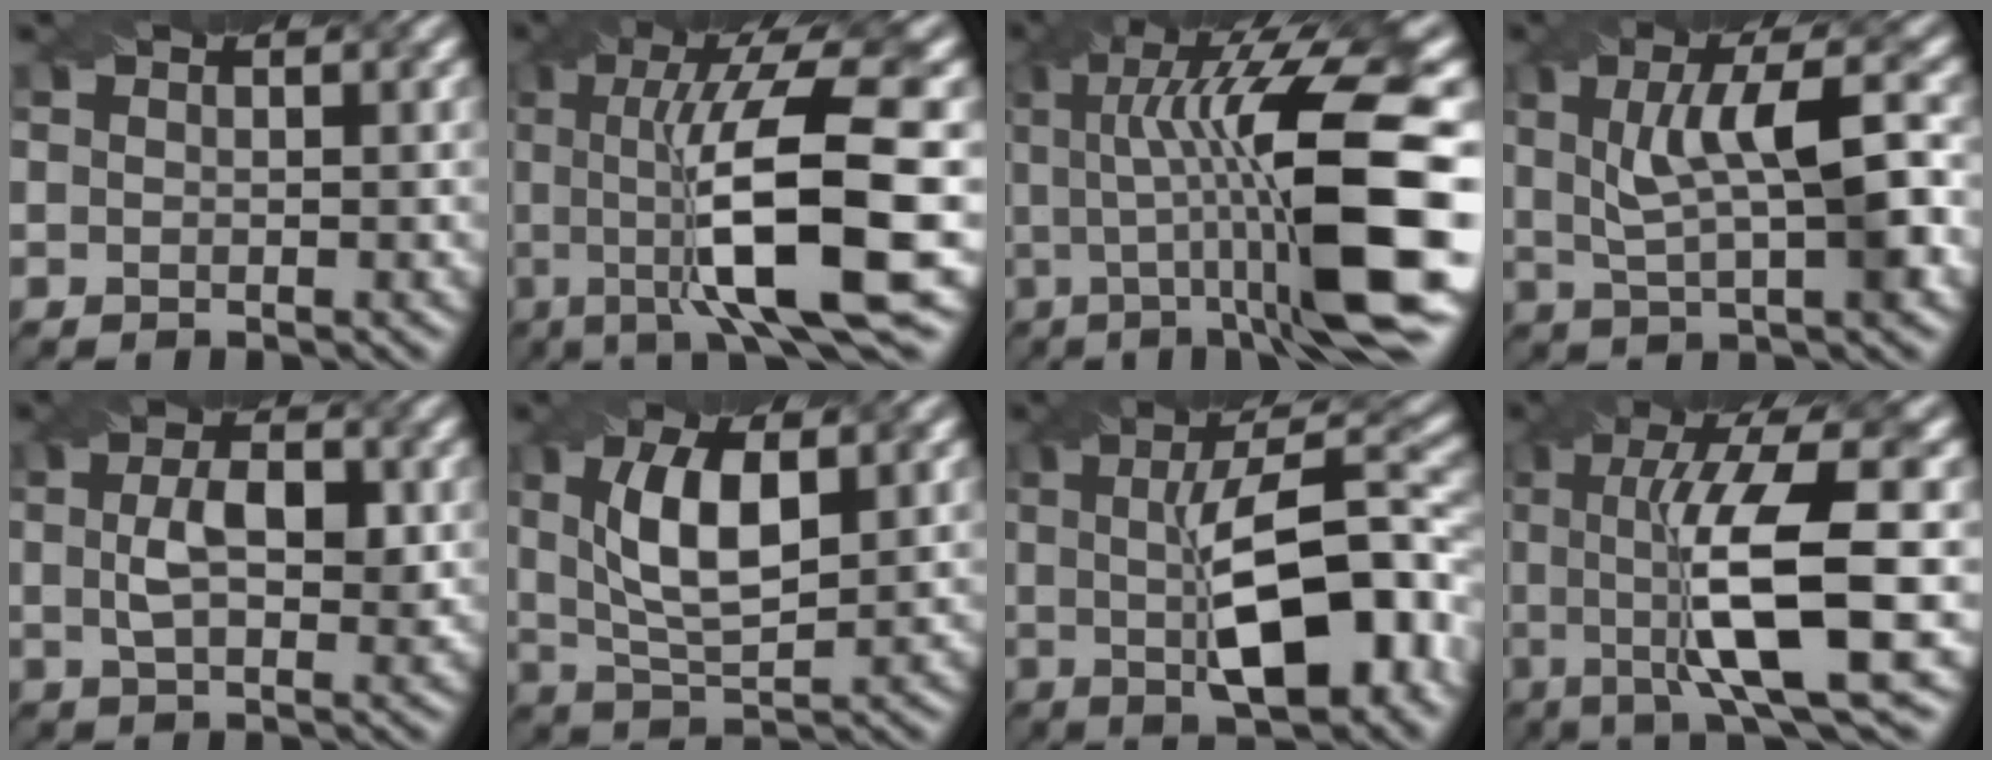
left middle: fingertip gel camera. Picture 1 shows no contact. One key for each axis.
{"total": 13.2, "fx": -1.0, "fy": 3.0, "fz": 12.8, "tx": -0.192, "ty": 0.003, "tz": -0.022}
{"total": 14.7, "fx": -0.4, "fy": 3.0, "fz": 14.4, "tx": -0.210, "ty": 0.014, "tz": -0.005}
{"total": 7.5, "fx": 1.4, "fy": 2.1, "fz": 7.0, "tx": -0.115, "ty": 0.010, "tz": 0.024}
{"total": 4.5, "fx": 0.5, "fy": 2.3, "fz": 3.9, "tx": -0.074, "ty": 0.003, "tz": 0.007}
{"total": 6.7, "fx": 1.6, "fy": 2.7, "fz": 6.0, "tx": -0.116, "ty": 0.005, "tz": 0.032}
{"total": 11.1, "fx": -0.8, "fy": 3.5, "fz": 10.5, "tx": -0.149, "ty": 0.005, "tz": -0.012}
{"total": 11.6, "fx": -0.4, "fy": 2.8, "fz": 11.3, "tx": -0.183, "ty": 0.003, "tz": -0.005}